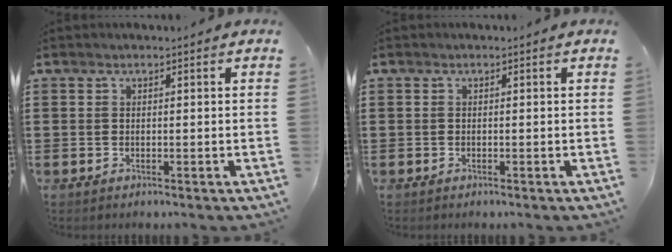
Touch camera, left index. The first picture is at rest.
{"total": 0.0}